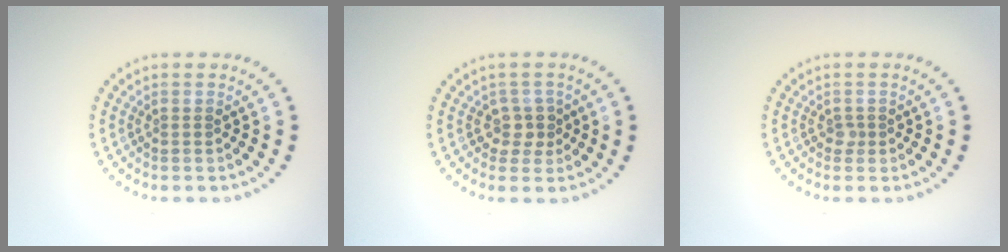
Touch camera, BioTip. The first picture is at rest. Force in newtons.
{"total": 1.9, "press": 1.5, "slide": 1.2}
{"total": 0.7, "press": 0.5, "slide": 0.5}